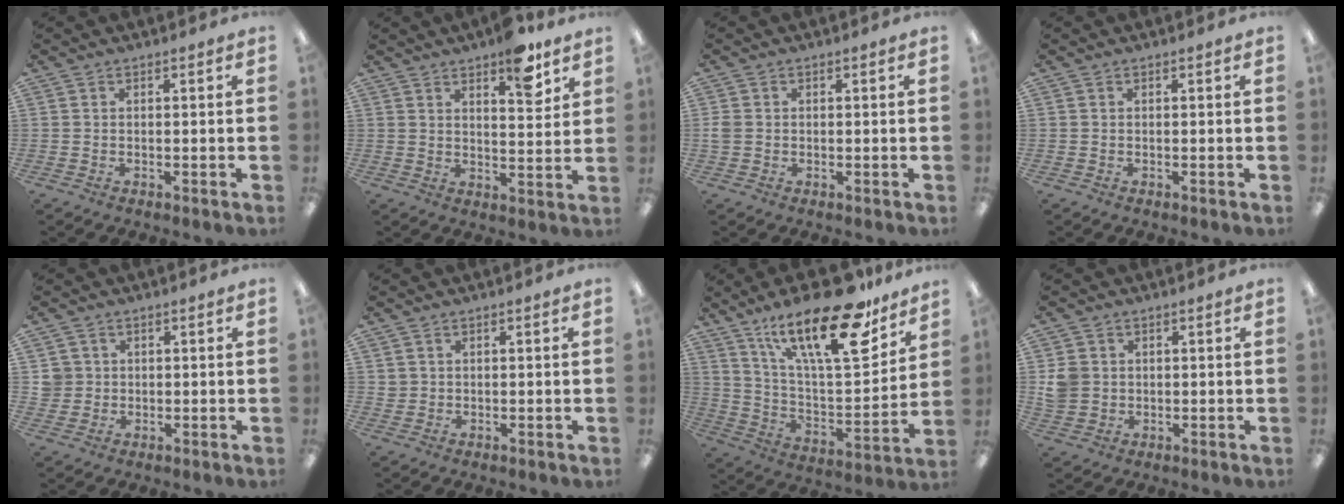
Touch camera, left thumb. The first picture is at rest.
{"total": 9.0, "force": [6.3, 3.2, 5.6], "torque": [-0.060, -0.039, 0.102]}
{"total": 1.9, "force": [0.0, 1.7, 0.9], "torque": [-0.017, 0.004, -0.001]}
{"total": 0.0}
{"total": 3.5, "force": [0.7, 3.5, 0.3], "torque": [-0.007, 0.003, 0.012]}
{"total": 1.5, "force": [0.6, 1.4, 0.1], "torque": [-0.004, 0.002, 0.012]}
{"total": 26.2, "force": [16.8, 8.6, 18.1], "torque": [-0.278, -0.098, 0.281]}
{"total": 5.0, "force": [0.7, 4.7, 1.4], "torque": [-0.017, 0.006, 0.014]}